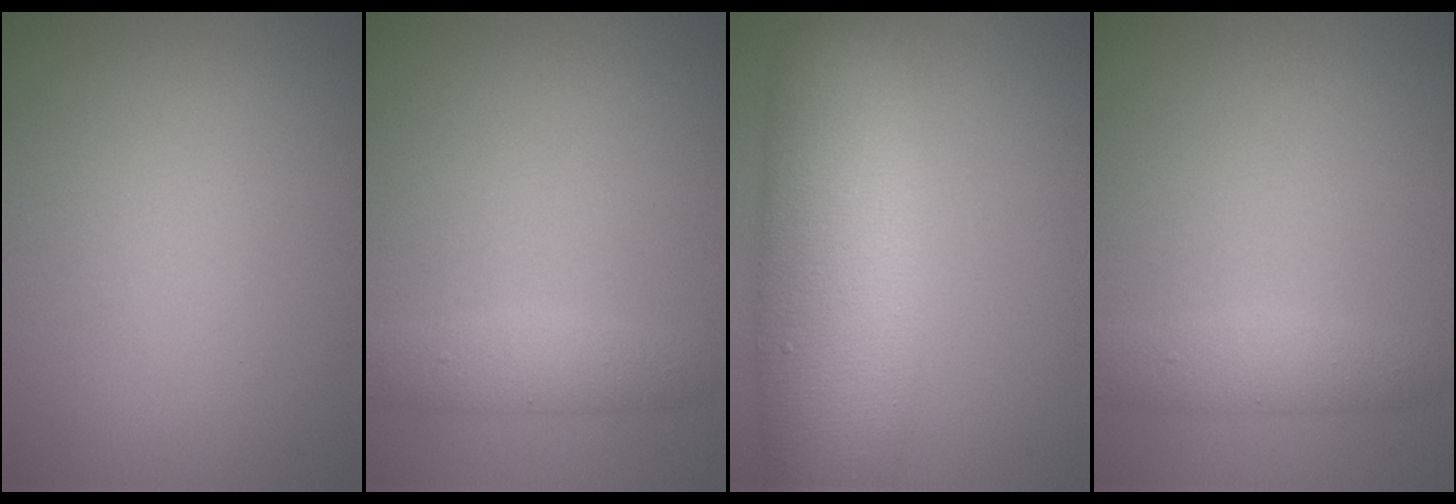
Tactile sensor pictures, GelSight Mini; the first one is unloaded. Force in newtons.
{"total": 2.1, "press": 2.1, "slide": 0.1}
{"total": 11.8, "press": 11.8, "slide": 0.6}
{"total": 2.1, "press": 2.1, "slide": 0.1}